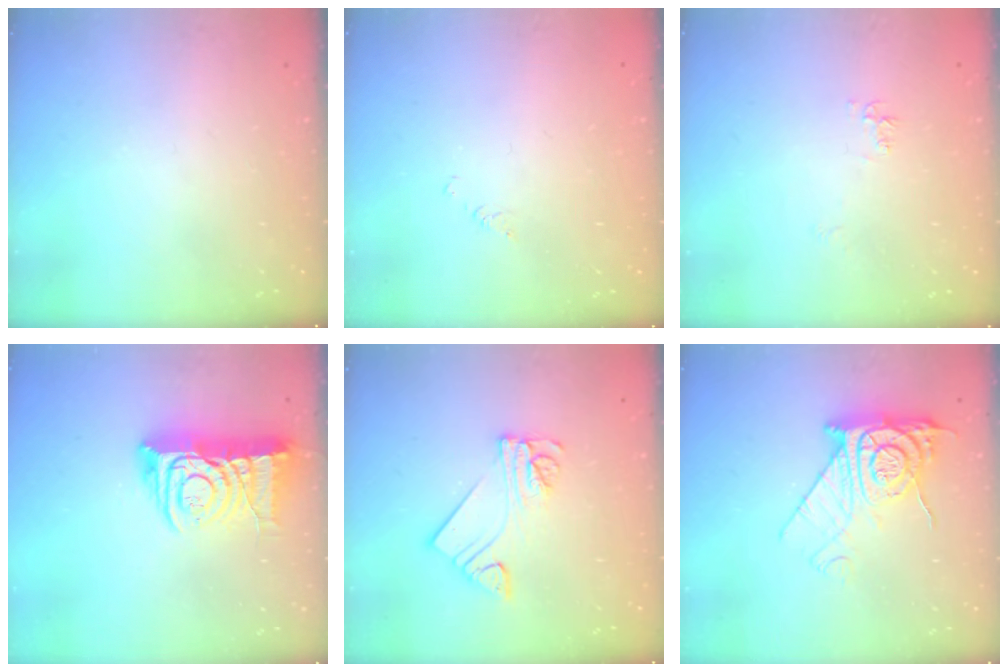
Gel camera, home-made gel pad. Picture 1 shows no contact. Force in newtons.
{"total": 1.2, "press": 1.2, "slide": 0.2}
{"total": 4.9, "press": 4.9, "slide": 0.6}
{"total": 13.5, "press": 13.4, "slide": 1.5}
{"total": 9.7, "press": 9.7, "slide": 0.9}
{"total": 12.3, "press": 12.3, "slide": 1.2}